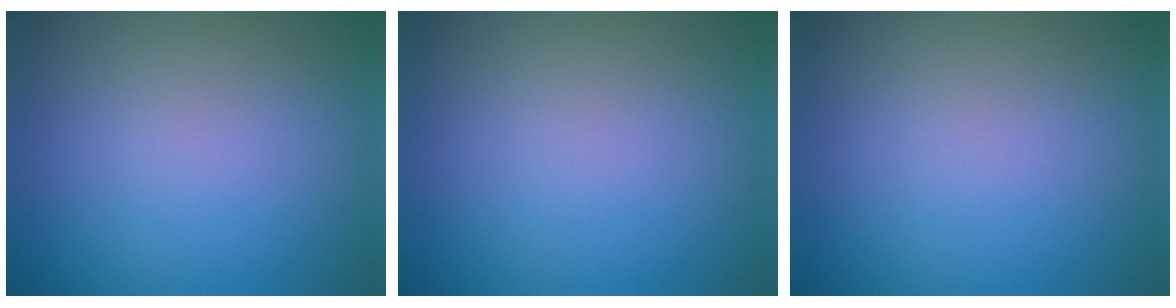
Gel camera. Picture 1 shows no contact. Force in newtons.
{"total": 0.0}
{"total": 0.0}